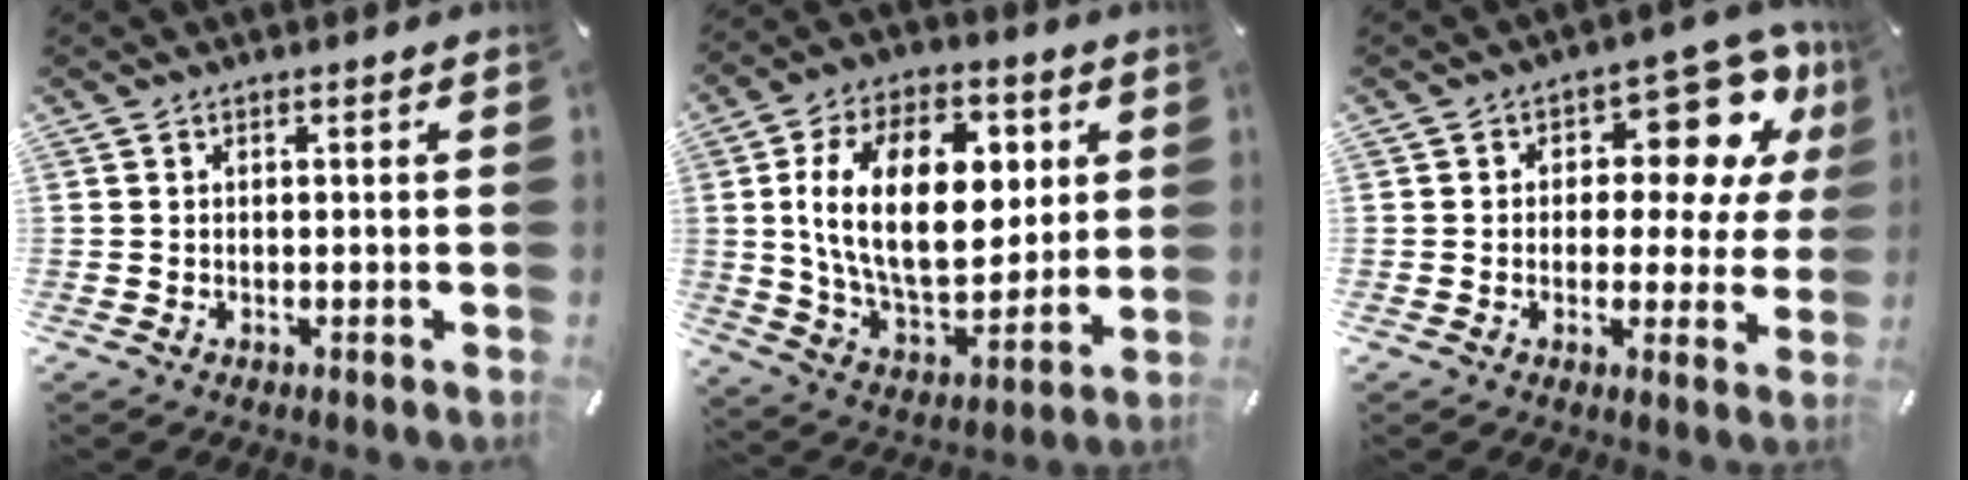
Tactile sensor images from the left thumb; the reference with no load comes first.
{"total": 22.9, "force": [4.8, 14.0, 17.5], "torque": [-0.311, -0.006, 0.078]}
{"total": 14.5, "force": [6.9, 7.8, 10.0], "torque": [-0.127, -0.049, 0.116]}